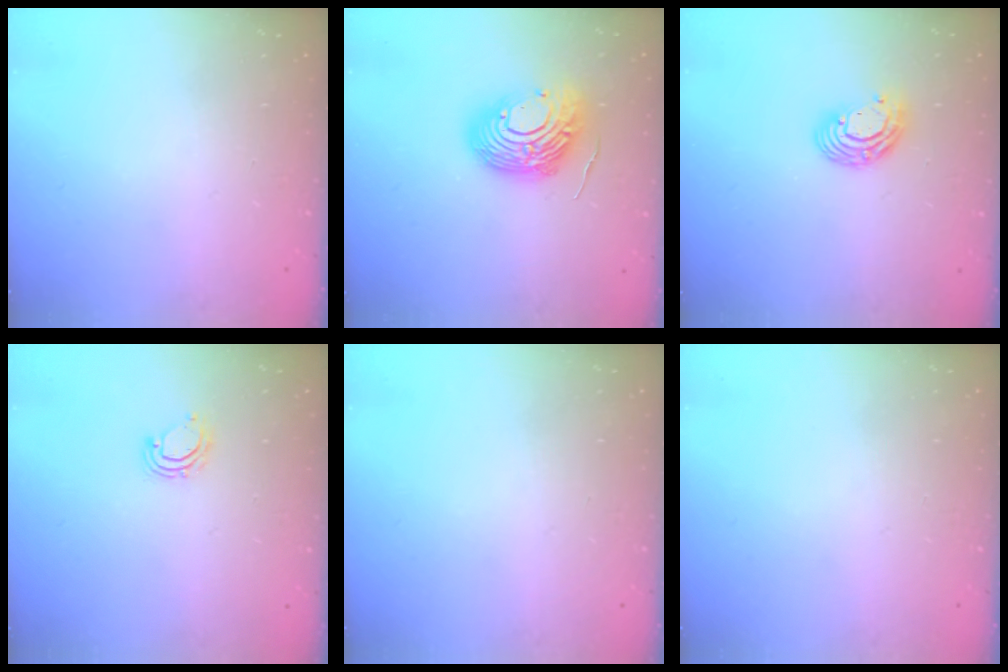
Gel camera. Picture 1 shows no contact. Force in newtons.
{"total": 14.4, "press": 14.3, "slide": 2.2}
{"total": 8.4, "press": 8.3, "slide": 1.5}
{"total": 5.4, "press": 5.4, "slide": 0.3}
{"total": 0.0}
{"total": 0.0}